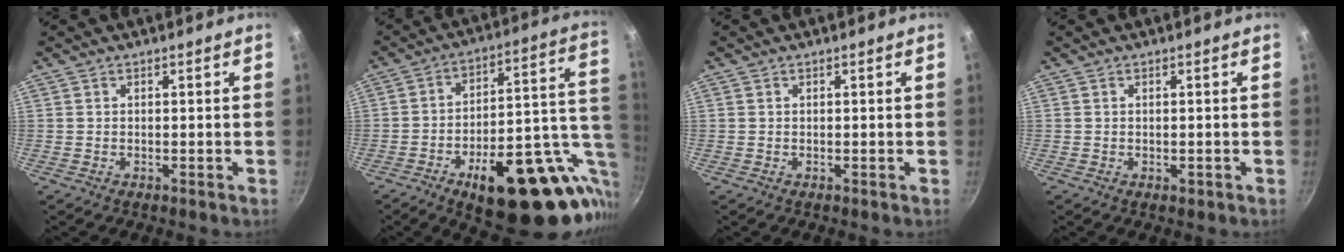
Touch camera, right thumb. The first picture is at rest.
{"total": 27.9, "force": [-9.0, 12.4, 23.3], "torque": [-0.273, 0.034, -0.114]}
{"total": 0.0}
{"total": 0.7, "force": [-0.2, 0.3, 0.6], "torque": [-0.007, 0.001, -0.003]}